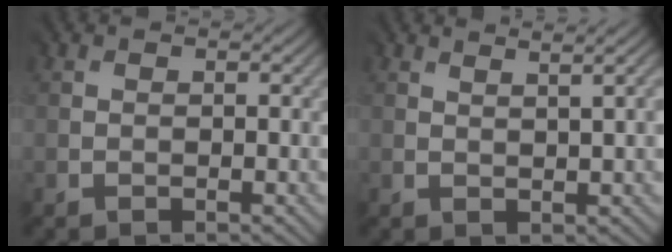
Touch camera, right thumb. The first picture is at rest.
{"total": 2.0, "force": [1.6, -0.4, 1.2], "torque": [-0.019, 0.004, 0.026]}